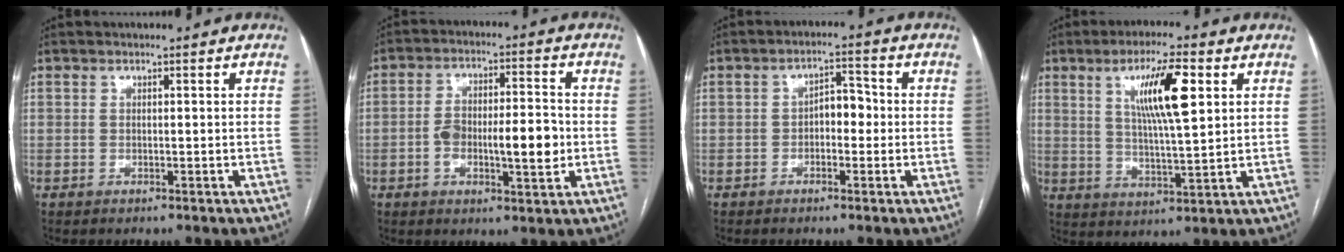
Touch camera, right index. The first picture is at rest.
{"total": 10.3, "force": [-1.7, 3.2, 9.6], "torque": [-0.165, 0.014, -0.024]}
{"total": 4.1, "force": [-0.5, 2.2, 3.4], "torque": [-0.049, 0.020, -0.012]}
{"total": 10.6, "force": [3.9, 1.3, 9.8], "torque": [-0.172, 0.006, 0.067]}